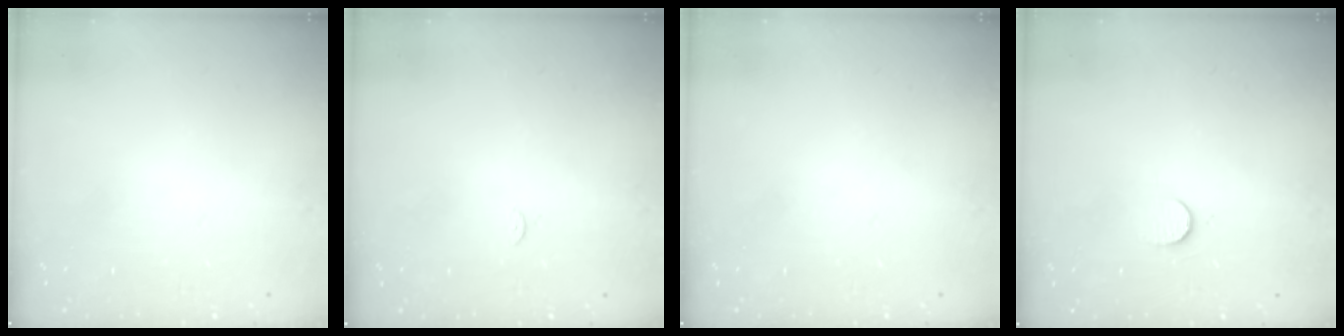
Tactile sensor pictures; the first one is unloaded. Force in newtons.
{"total": 2.3, "press": 2.3, "slide": 0.3}
{"total": 0.0}
{"total": 6.3, "press": 6.3, "slide": 0.5}